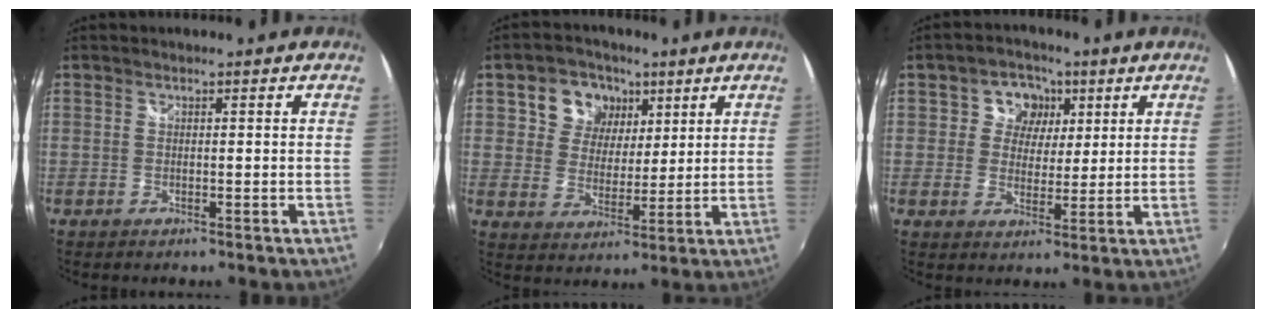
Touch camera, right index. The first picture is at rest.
{"total": 9.0, "force": [4.0, 7.5, 3.1], "torque": [-0.067, 0.020, 0.070]}
{"total": 6.8, "force": [2.0, 6.0, 2.4], "torque": [-0.041, 0.008, 0.028]}